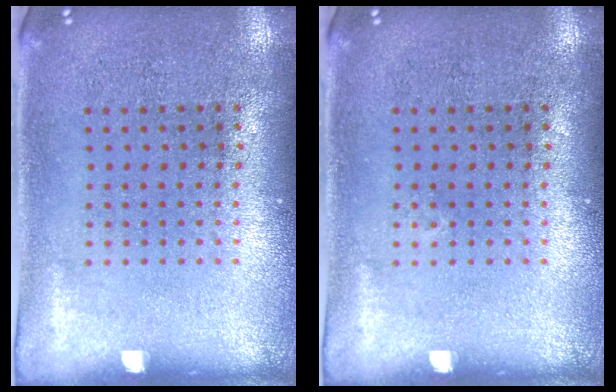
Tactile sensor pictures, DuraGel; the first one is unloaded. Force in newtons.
{"total": 0.0}